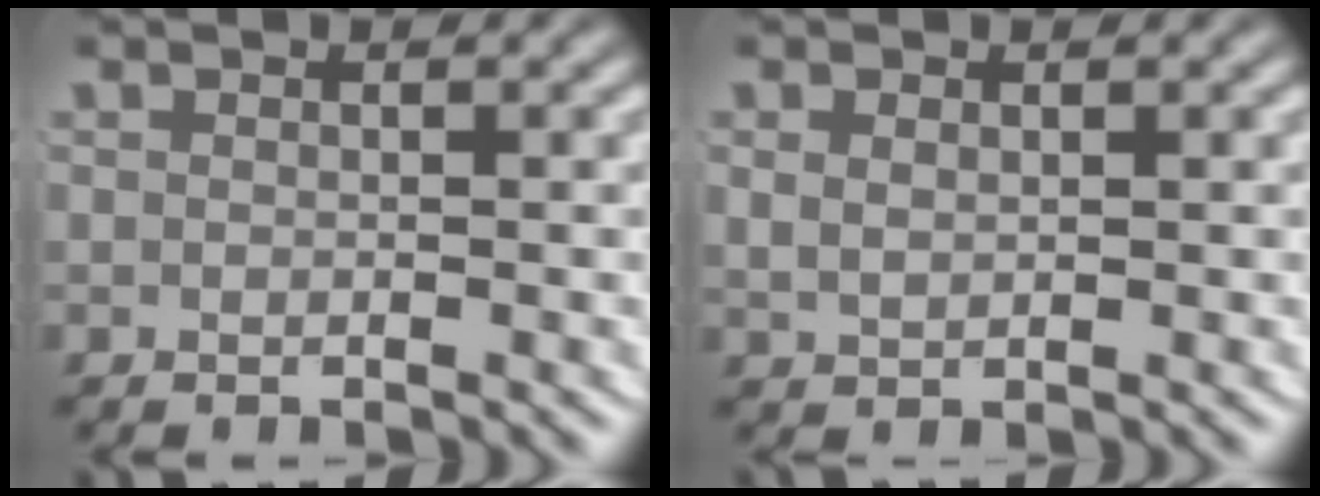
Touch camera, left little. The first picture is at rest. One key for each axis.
{"total": 1.2, "fx": 0.6, "fy": 0.8, "fz": 0.6, "tx": -0.018, "ty": -0.006, "tz": 0.021}